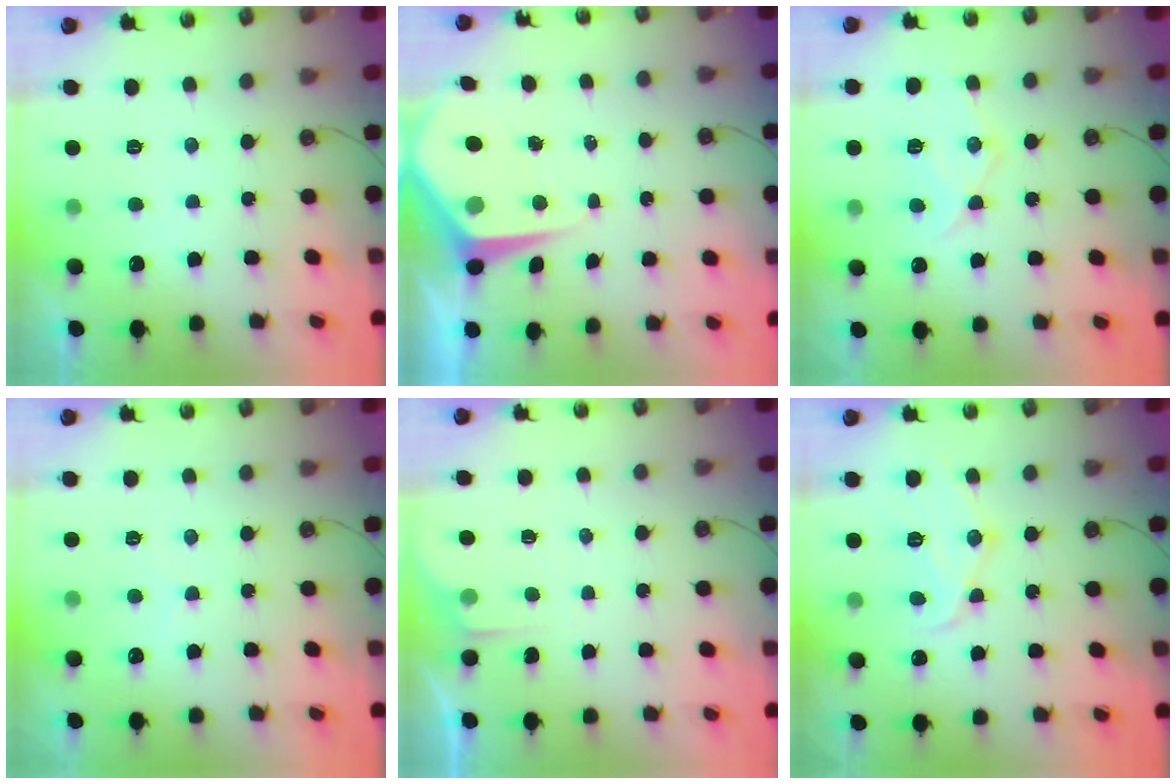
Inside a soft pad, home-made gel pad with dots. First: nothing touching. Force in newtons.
{"total": 7.0, "press": 6.9, "slide": 0.6}
{"total": 13.1, "press": 13.1, "slide": 1.1}
{"total": 3.5, "press": 3.4, "slide": 0.5}
{"total": 3.4, "press": 3.4, "slide": 0.4}
{"total": 12.4, "press": 12.4, "slide": 1.1}